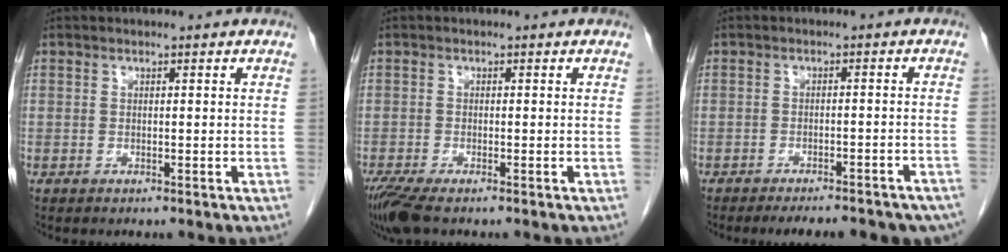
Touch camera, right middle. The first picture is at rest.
{"total": 4.1, "force": [-3.0, 0.6, 2.7], "torque": [-0.058, -0.013, -0.058]}
{"total": 14.4, "force": [-12.7, 3.7, 5.8], "torque": [-0.061, 0.005, -0.140]}